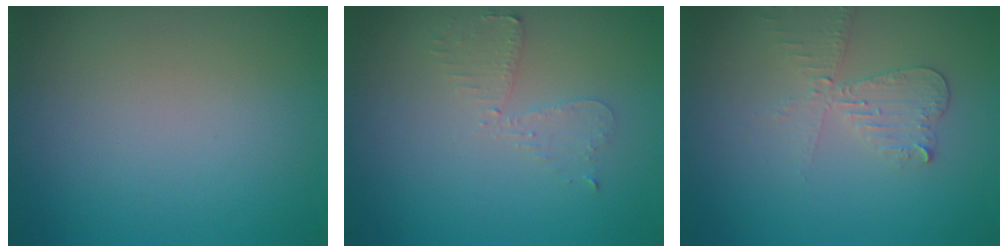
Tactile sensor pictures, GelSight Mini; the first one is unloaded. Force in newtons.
{"total": 2.2, "press": 2.2, "slide": 0.5}
{"total": 3.0, "press": 2.8, "slide": 1.1}